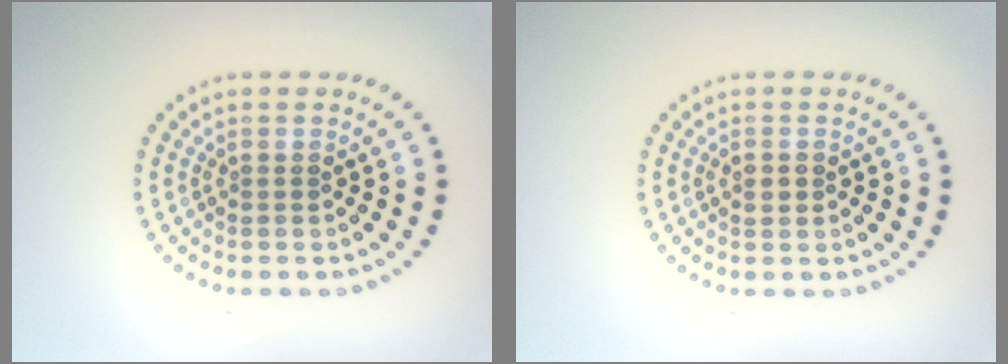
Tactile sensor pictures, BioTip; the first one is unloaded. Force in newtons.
{"total": 1.2, "press": 1.2, "slide": 0.1}